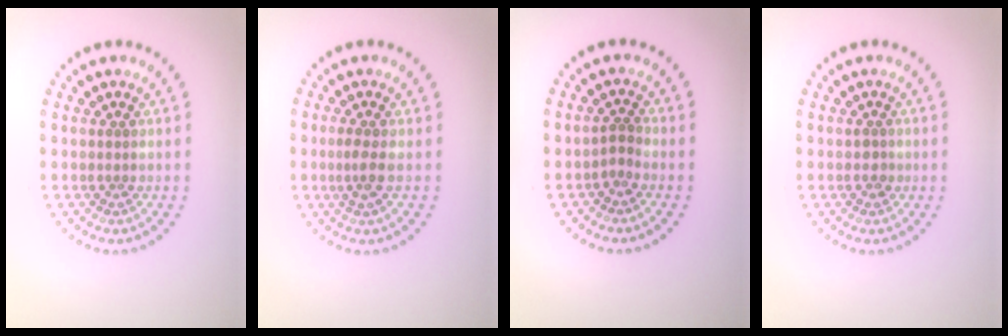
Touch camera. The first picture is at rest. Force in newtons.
{"total": 1.5, "press": 1.3, "slide": 0.7}
{"total": 1.1, "press": 0.8, "slide": 0.8}
{"total": 0.9, "press": 0.9, "slide": 0.2}